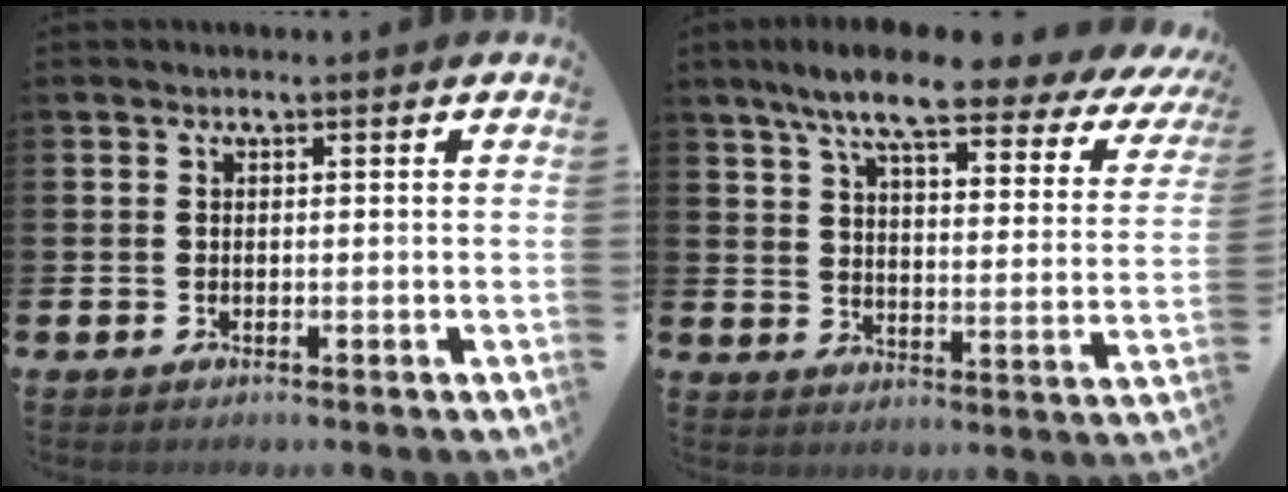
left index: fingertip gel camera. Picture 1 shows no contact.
{"total": 9.5, "force": [7.5, 1.3, 5.7], "torque": [-0.126, -0.046, 0.121]}